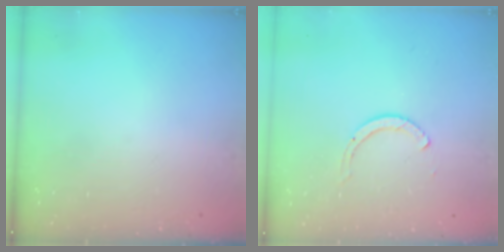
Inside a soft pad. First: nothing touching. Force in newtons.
{"total": 2.0, "press": 1.9, "slide": 0.3}